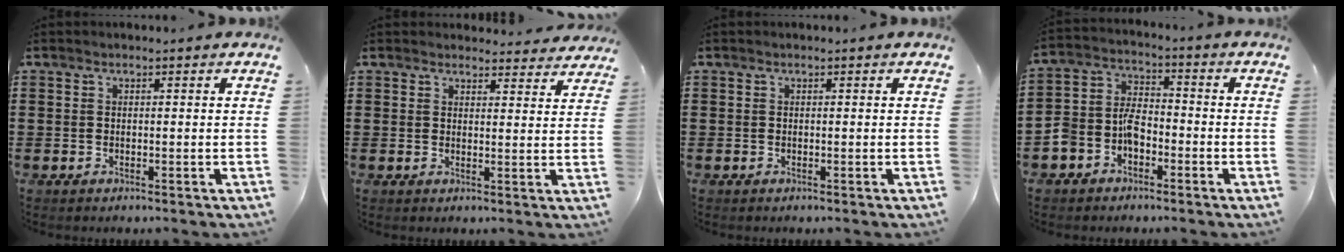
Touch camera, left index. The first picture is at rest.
{"total": 2.8, "force": [2.8, 0.6, 0.3], "torque": [-0.007, -0.010, 0.050]}
{"total": 0.0}
{"total": 5.5, "force": [-3.3, 3.6, 2.5], "torque": [-0.070, 0.013, -0.068]}